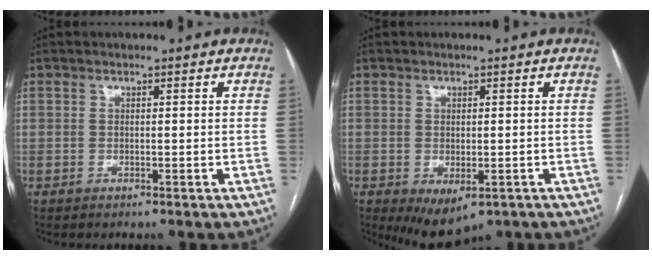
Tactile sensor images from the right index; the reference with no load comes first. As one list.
[{"total": 6.0, "force": [-2.8, 3.3, 4.1], "torque": [-0.059, -0.013, -0.032]}]